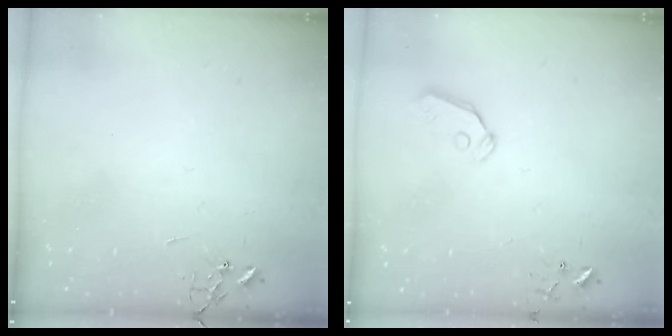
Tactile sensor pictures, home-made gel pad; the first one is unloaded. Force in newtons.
{"total": 5.3, "press": 5.3, "slide": 0.2}